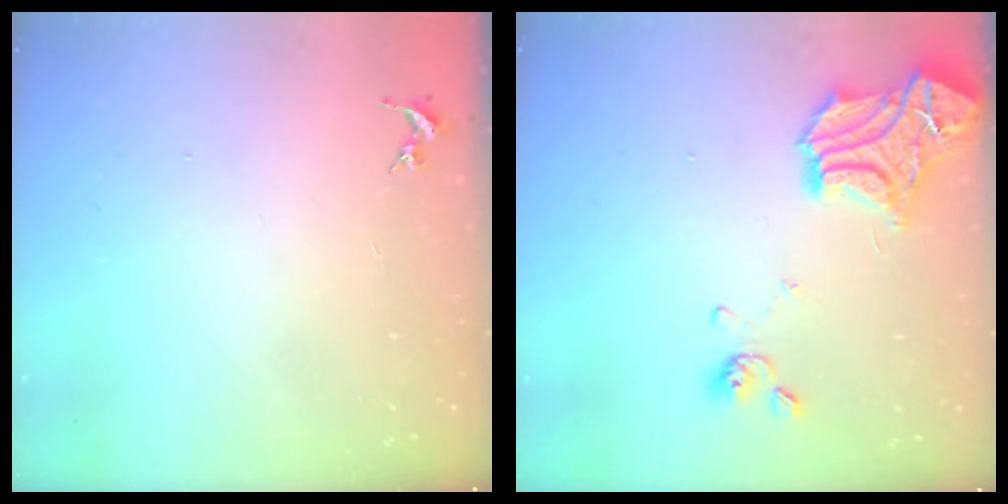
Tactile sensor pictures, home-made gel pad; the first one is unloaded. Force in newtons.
{"total": 17.6, "press": 17.6, "slide": 1.7}